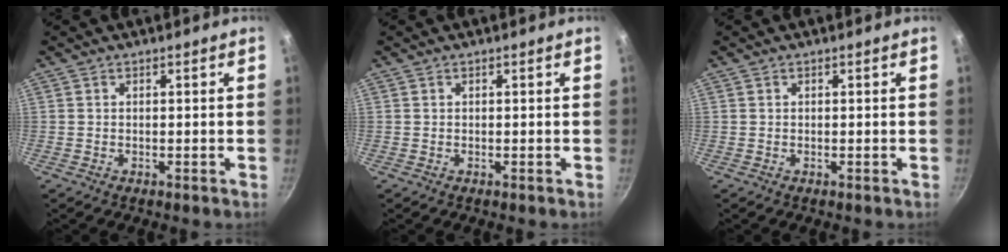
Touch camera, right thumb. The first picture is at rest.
{"total": 0.0}
{"total": 0.0}